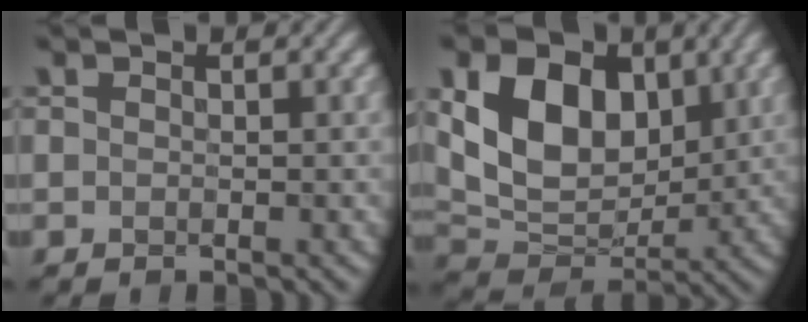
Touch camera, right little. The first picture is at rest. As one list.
[{"total": 9.4, "force": [2.0, 6.5, 6.4], "torque": [-0.132, -0.008, 0.036]}]